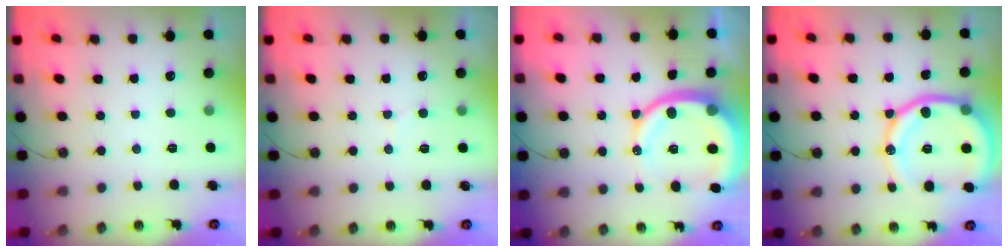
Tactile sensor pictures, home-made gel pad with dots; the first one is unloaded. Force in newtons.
{"total": 5.4, "press": 5.4, "slide": 0.5}
{"total": 14.6, "press": 14.5, "slide": 1.7}
{"total": 17.7, "press": 17.6, "slide": 2.0}